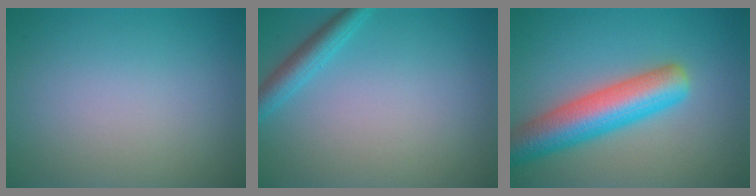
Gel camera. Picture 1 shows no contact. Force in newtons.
{"total": 2.4, "press": 2.4, "slide": 0.1}
{"total": 7.2, "press": 7.2, "slide": 0.4}